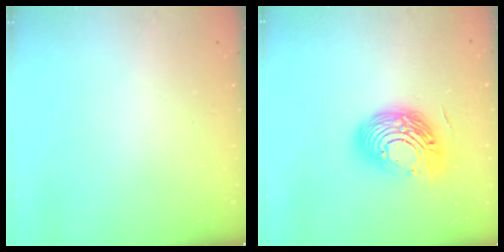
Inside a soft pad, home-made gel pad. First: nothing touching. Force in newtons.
{"total": 17.5, "press": 17.5, "slide": 1.3}